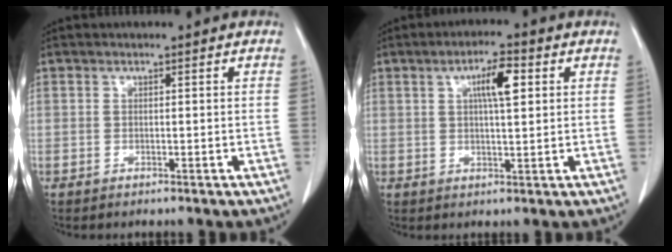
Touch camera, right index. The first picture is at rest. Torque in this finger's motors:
{"motor_torque": [0.82, 0.19, 0.37, 0.10]}